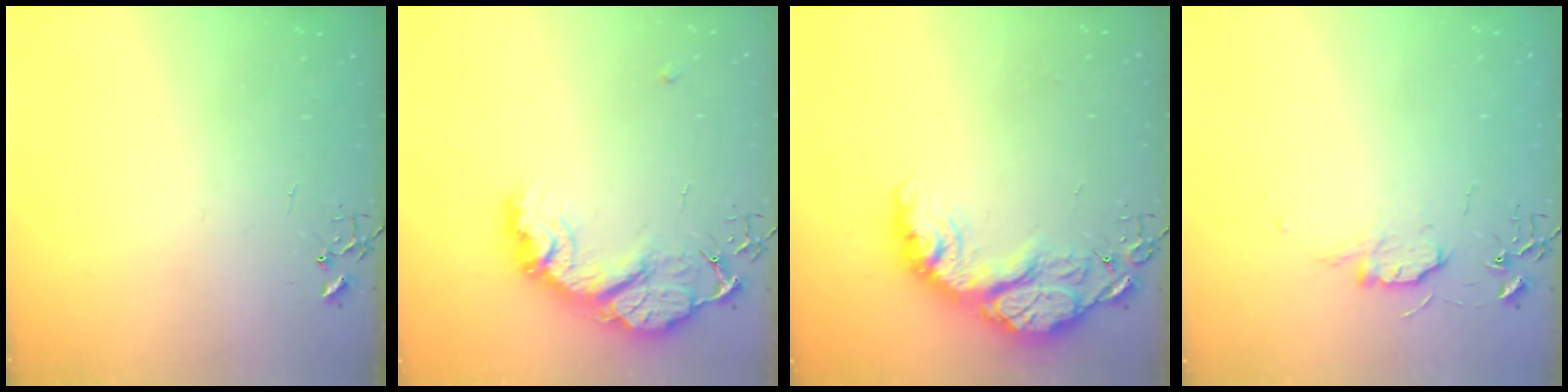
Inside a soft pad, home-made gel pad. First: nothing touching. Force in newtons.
{"total": 15.8, "press": 15.8, "slide": 1.3}
{"total": 19.9, "press": 19.9, "slide": 1.4}
{"total": 7.3, "press": 7.3, "slide": 0.7}